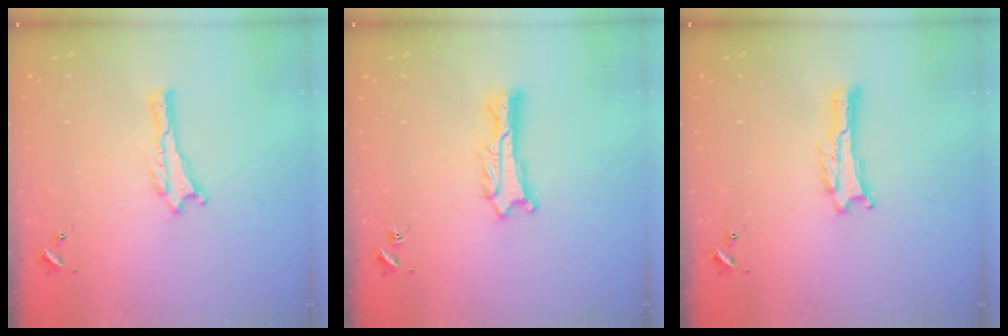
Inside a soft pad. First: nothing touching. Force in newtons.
{"total": 1.5, "press": 1.5, "slide": 0.2}
{"total": 0.6, "press": 0.6, "slide": 0.1}